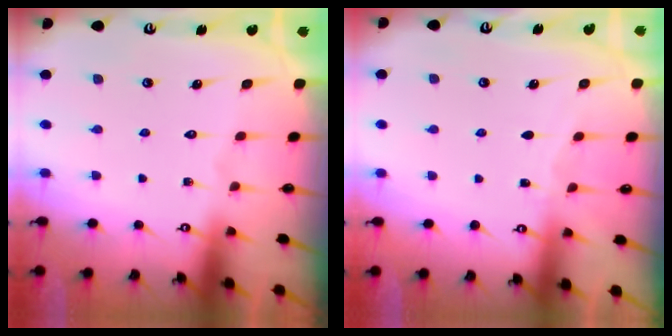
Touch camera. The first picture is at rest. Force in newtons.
{"total": 2.9, "press": 2.8, "slide": 0.3}